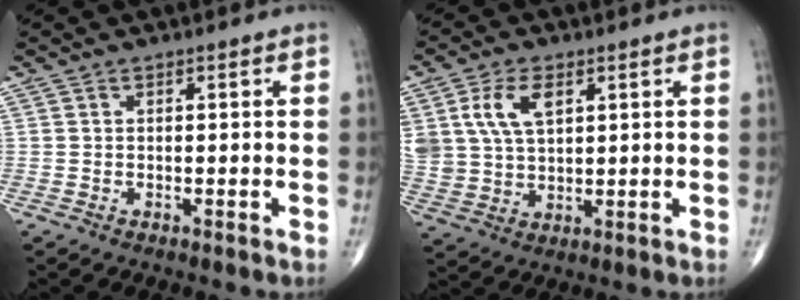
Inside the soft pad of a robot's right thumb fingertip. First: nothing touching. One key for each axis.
{"total": 9.6, "fx": 3.6, "fy": 5.7, "fz": 6.8, "tx": -0.129, "ty": -0.005, "tz": 0.076}